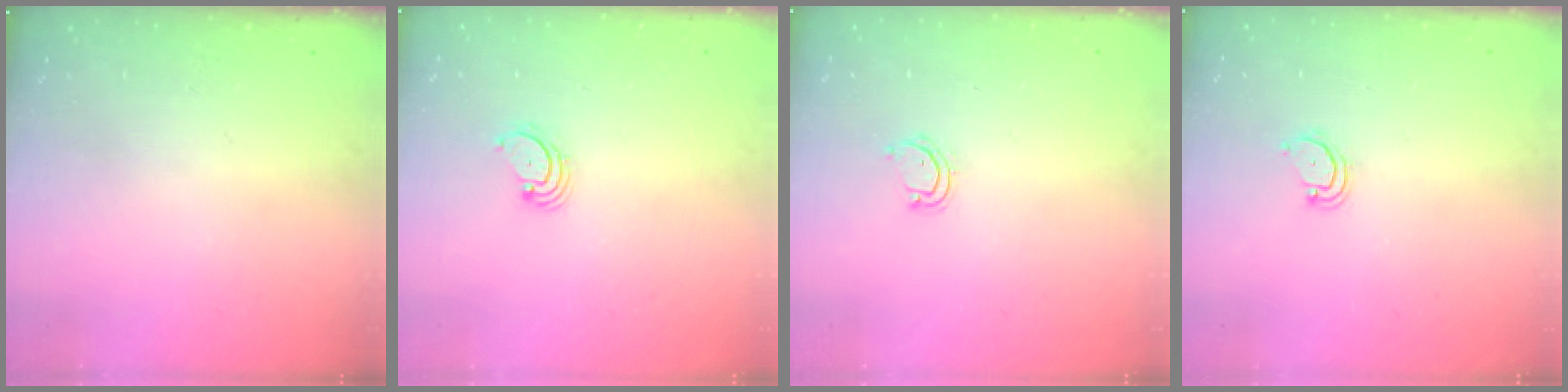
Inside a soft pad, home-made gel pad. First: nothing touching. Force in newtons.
{"total": 2.7, "press": 2.7, "slide": 0.3}
{"total": 3.3, "press": 3.3, "slide": 0.2}
{"total": 3.3, "press": 3.3, "slide": 0.2}